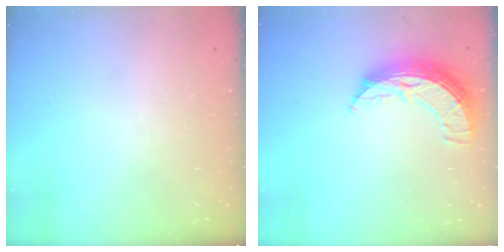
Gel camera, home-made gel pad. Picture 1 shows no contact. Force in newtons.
{"total": 10.6, "press": 10.6, "slide": 1.0}